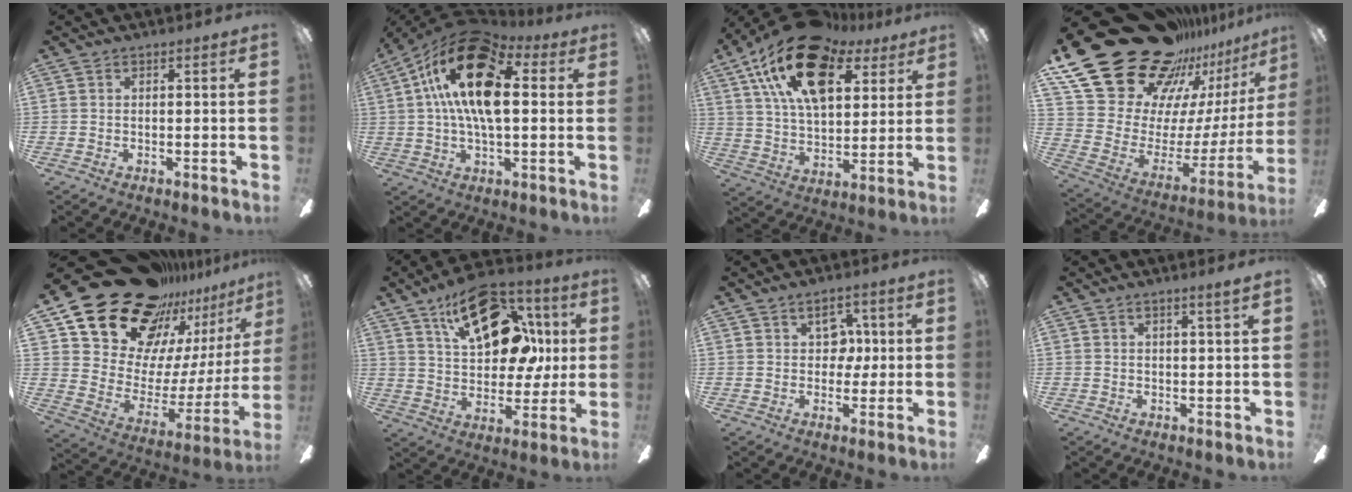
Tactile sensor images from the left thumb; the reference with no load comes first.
{"total": 21.2, "force": [5.9, 10.5, 17.4], "torque": [-0.320, -0.004, 0.093]}
{"total": 22.9, "force": [12.3, 12.2, 15.0], "torque": [-0.267, -0.044, 0.215]}
{"total": 31.9, "force": [23.5, 15.5, 15.0], "torque": [-0.252, -0.188, 0.463]}
{"total": 27.3, "force": [21.6, 12.9, 10.5], "torque": [-0.172, -0.161, 0.412]}
{"total": 23.0, "force": [10.4, 13.5, 15.4], "torque": [-0.224, -0.038, 0.179]}
{"total": 6.8, "force": [2.6, 5.0, 3.9], "torque": [-0.047, 0.002, 0.042]}
{"total": 2.0, "force": [1.3, -0.2, 1.4], "torque": [-0.029, -0.002, 0.022]}